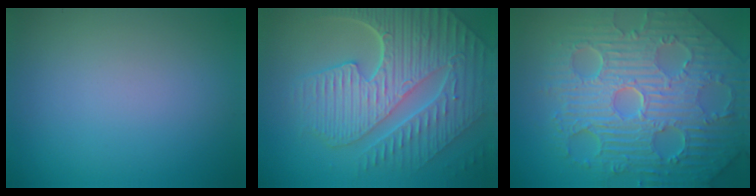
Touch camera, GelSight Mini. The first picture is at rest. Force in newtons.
{"total": 9.6, "press": 6.5, "slide": 7.1}
{"total": 11.5, "press": 7.5, "slide": 8.8}